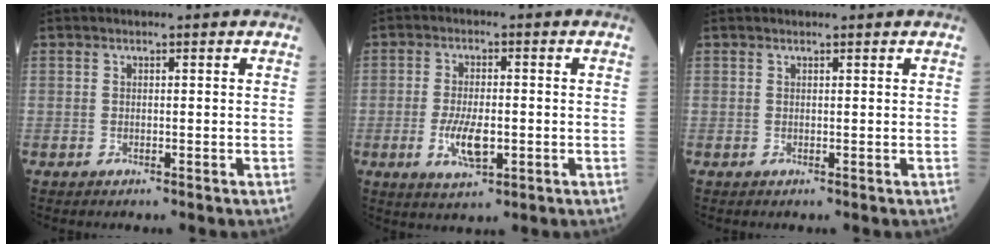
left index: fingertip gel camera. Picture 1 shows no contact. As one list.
[{"total": 5.8, "force": [-1.5, 2.1, 5.2], "torque": [-0.107, -0.007, -0.024]}, {"total": 1.1, "force": [1.1, 0.0, 0.1], "torque": [-0.003, 0.007, 0.015]}]